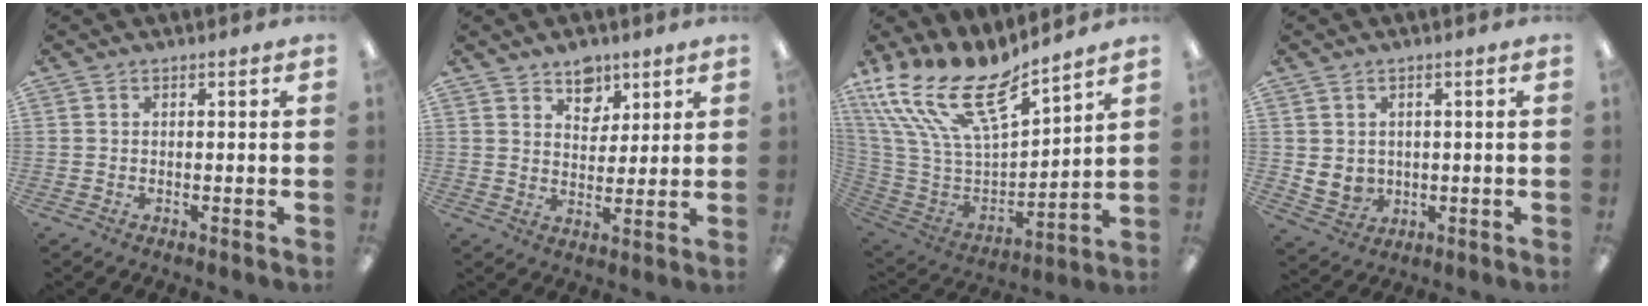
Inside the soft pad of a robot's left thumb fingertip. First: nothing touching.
{"total": 7.0, "force": [5.1, 4.5, 1.7], "torque": [-0.007, -0.031, 0.088]}
{"total": 21.7, "force": [15.1, 8.1, 13.3], "torque": [-0.262, -0.102, 0.269]}
{"total": 4.2, "force": [1.5, 3.8, 1.1], "torque": [-0.030, -0.008, 0.030]}